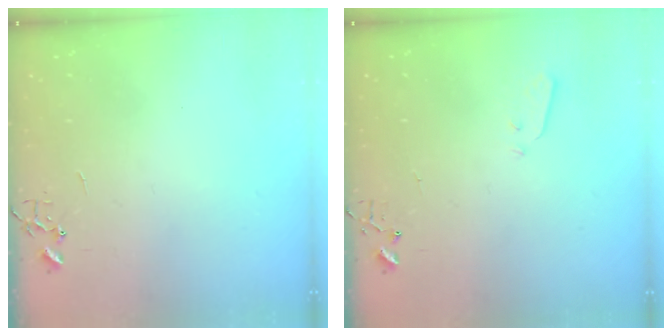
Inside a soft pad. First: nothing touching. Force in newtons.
{"total": 2.2, "press": 2.1, "slide": 0.3}